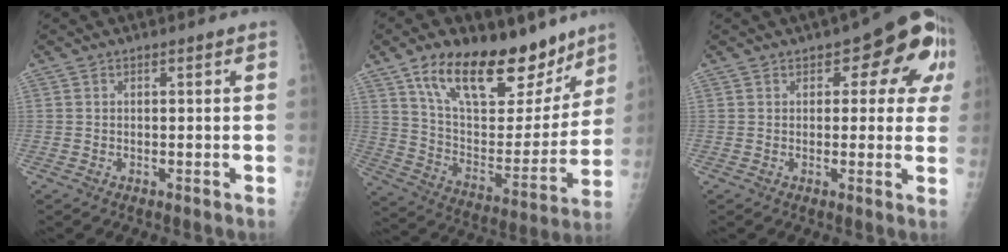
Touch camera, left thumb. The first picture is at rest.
{"total": 25.3, "force": [16.8, 11.7, 14.9], "torque": [-0.189, -0.064, 0.276]}
{"total": 12.0, "force": [4.2, 5.9, 9.5], "torque": [-0.066, 0.006, 0.041]}